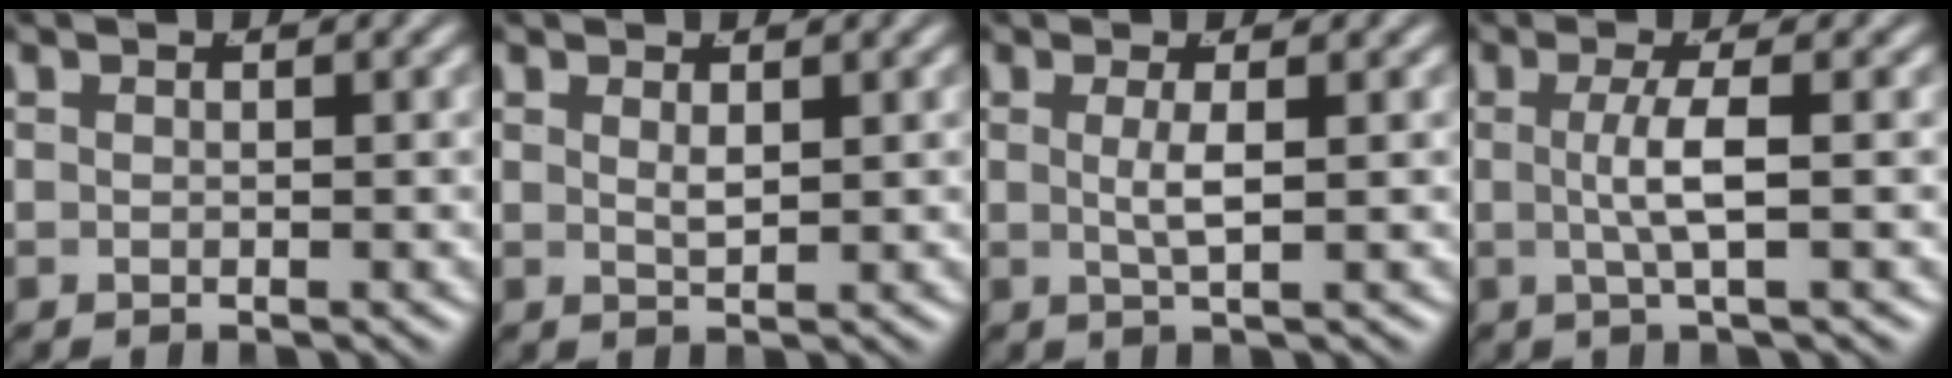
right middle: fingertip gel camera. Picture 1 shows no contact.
{"total": 1.1, "force": [0.6, -0.4, 0.8], "torque": [-0.012, -0.009, 0.020]}
{"total": 1.8, "force": [0.2, -0.6, 1.7], "torque": [-0.036, -0.010, 0.010]}
{"total": 2.8, "force": [-0.1, -0.5, 2.7], "torque": [-0.051, -0.003, 0.002]}